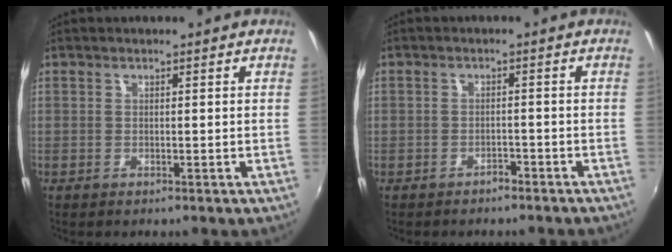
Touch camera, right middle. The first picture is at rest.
{"total": 2.5, "force": [-1.9, 1.6, 0.0], "torque": [-0.004, 0.014, -0.022]}